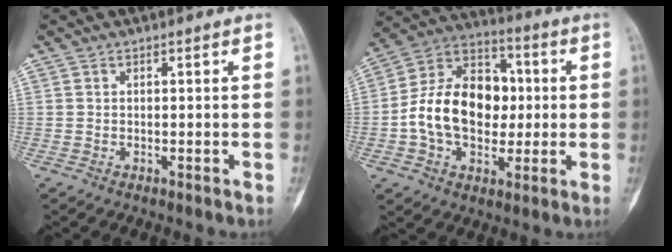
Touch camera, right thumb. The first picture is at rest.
{"total": 18.6, "force": [-0.6, 13.2, 13.1], "torque": [-0.191, 0.033, -0.012]}